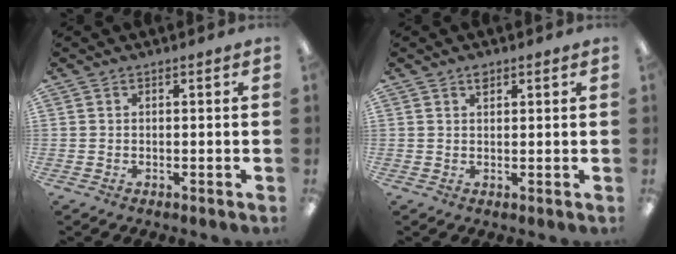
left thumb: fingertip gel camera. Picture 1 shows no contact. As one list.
[{"total": 1.7, "force": [1.2, 0.7, 0.9], "torque": [-0.014, -0.003, 0.021]}]